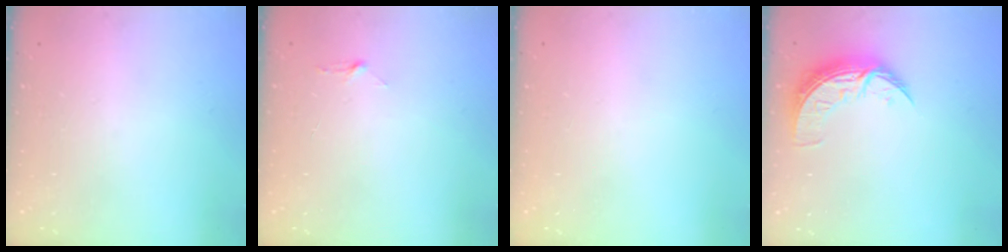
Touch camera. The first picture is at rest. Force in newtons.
{"total": 2.9, "press": 2.9, "slide": 0.3}
{"total": 0.0}
{"total": 9.0, "press": 9.0, "slide": 0.5}